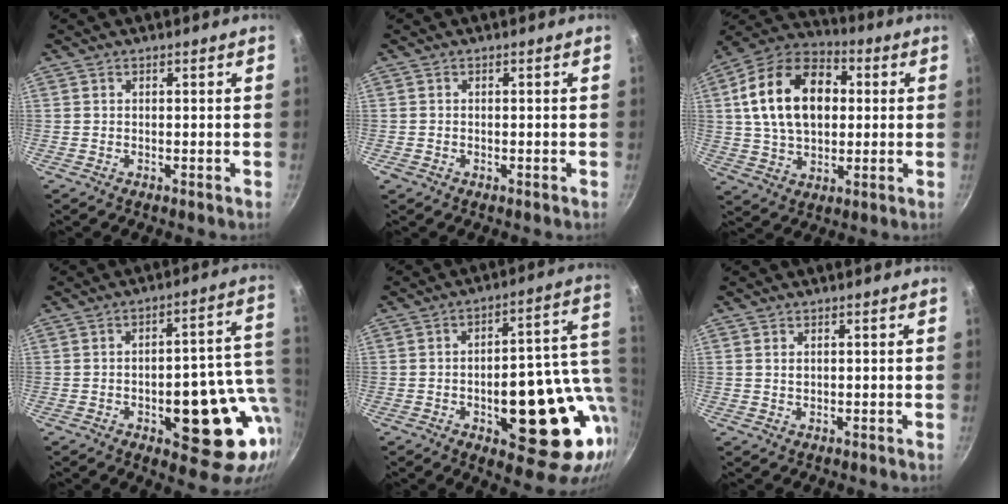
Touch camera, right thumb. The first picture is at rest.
{"total": 0.8, "force": [-0.5, 0.6, 0.2], "torque": [-0.005, 0.001, -0.006]}
{"total": 19.8, "force": [3.1, 13.3, 14.4], "torque": [-0.223, 0.021, 0.042]}
{"total": 19.1, "force": [-3.4, 8.7, 16.6], "torque": [-0.154, 0.014, -0.039]}
{"total": 23.0, "force": [-2.5, 10.5, 20.3], "torque": [-0.213, 0.009, -0.022]}
{"total": 1.2, "force": [0.3, 0.9, 0.8], "torque": [-0.013, 0.001, 0.005]}